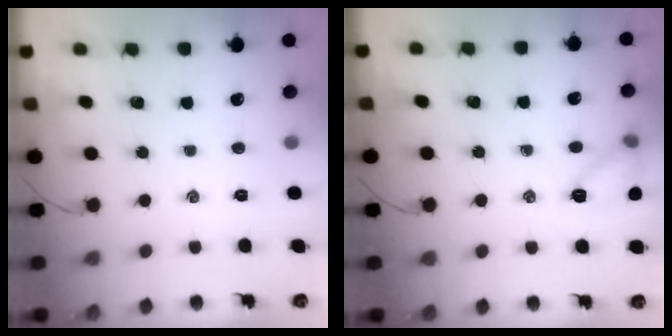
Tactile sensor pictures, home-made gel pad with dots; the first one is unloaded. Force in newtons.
{"total": 9.0, "press": 9.0, "slide": 0.9}